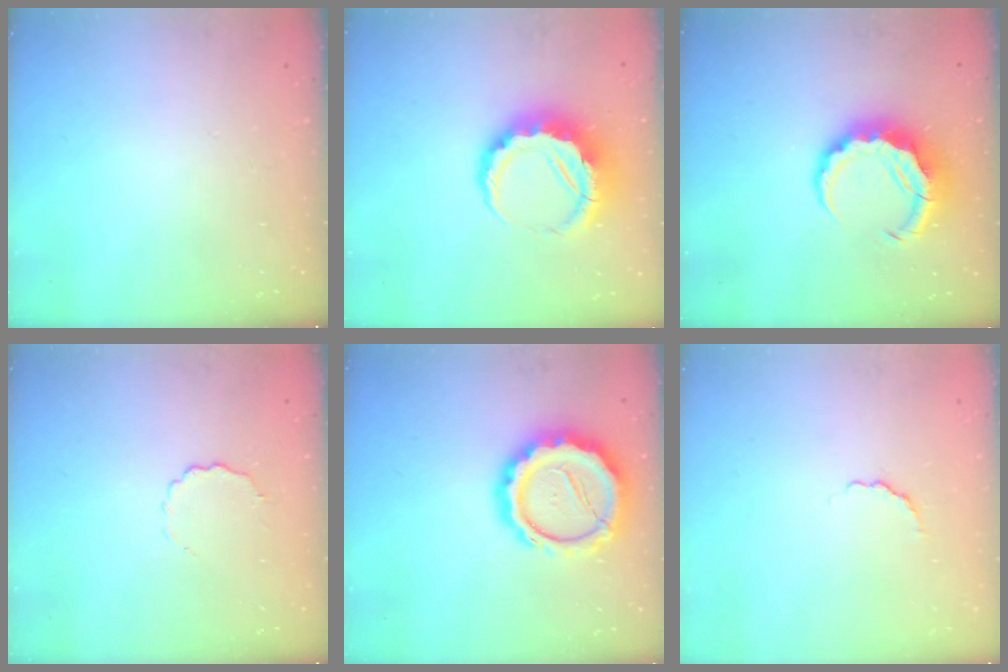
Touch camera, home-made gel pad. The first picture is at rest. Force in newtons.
{"total": 9.8, "press": 9.6, "slide": 2.1}
{"total": 8.8, "press": 8.6, "slide": 1.6}
{"total": 4.1, "press": 4.0, "slide": 0.9}
{"total": 17.6, "press": 17.3, "slide": 3.2}
{"total": 1.8, "press": 1.6, "slide": 0.8}